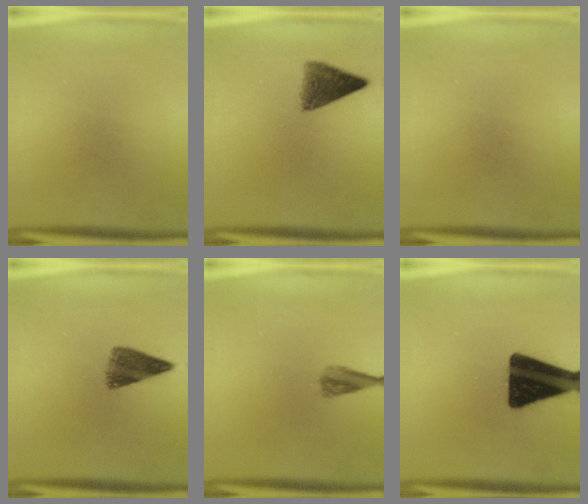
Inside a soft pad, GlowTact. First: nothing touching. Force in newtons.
{"total": 5.4}
{"total": 0.0}
{"total": 5.7}
{"total": 2.5}
{"total": 18.5}